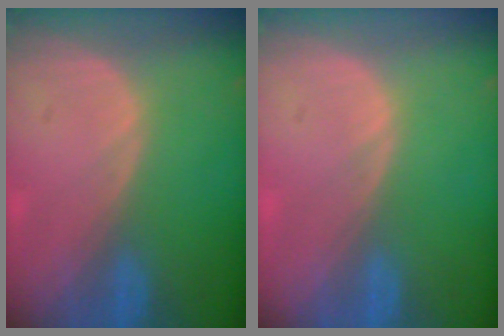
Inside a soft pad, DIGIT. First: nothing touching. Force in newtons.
{"total": 0.0}